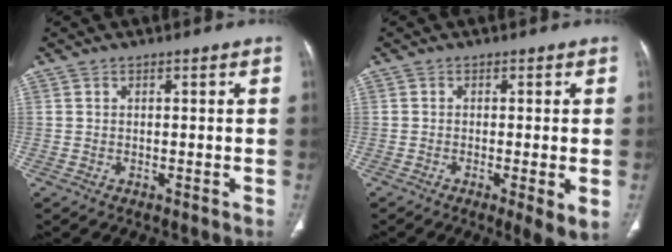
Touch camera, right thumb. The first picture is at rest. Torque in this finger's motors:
{"motor_torque": [-0.01, 0.35, 0.01, -0.14, 0.03]}